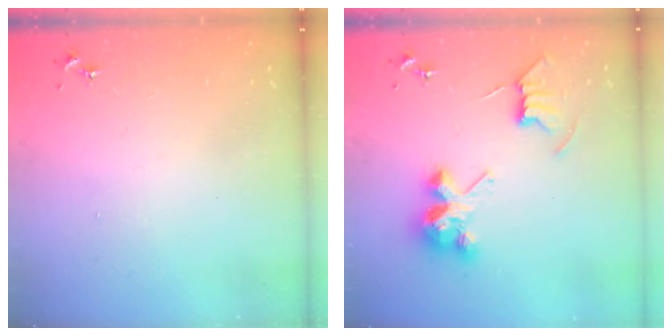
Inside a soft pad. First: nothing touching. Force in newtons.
{"total": 10.5, "press": 10.5, "slide": 0.5}